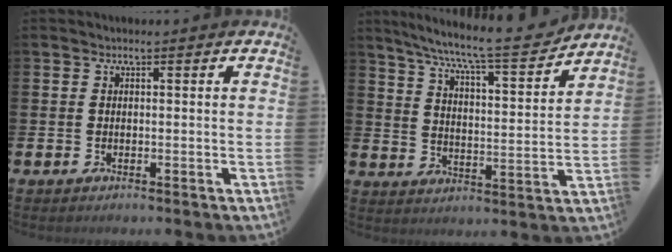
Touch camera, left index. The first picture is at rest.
{"total": 9.4, "force": [8.5, 0.4, 3.9], "torque": [-0.105, -0.056, 0.144]}